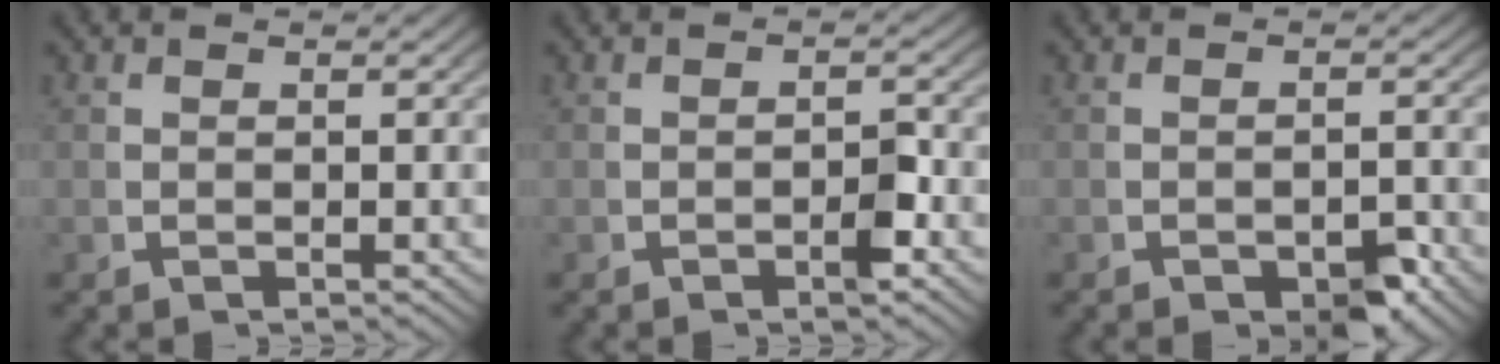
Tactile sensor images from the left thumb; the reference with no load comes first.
{"total": 1.8, "force": [-0.7, 0.6, 1.5], "torque": [-0.023, -0.004, -0.013]}
{"total": 3.3, "force": [-1.9, 1.6, 2.2], "torque": [-0.028, -0.016, -0.027]}